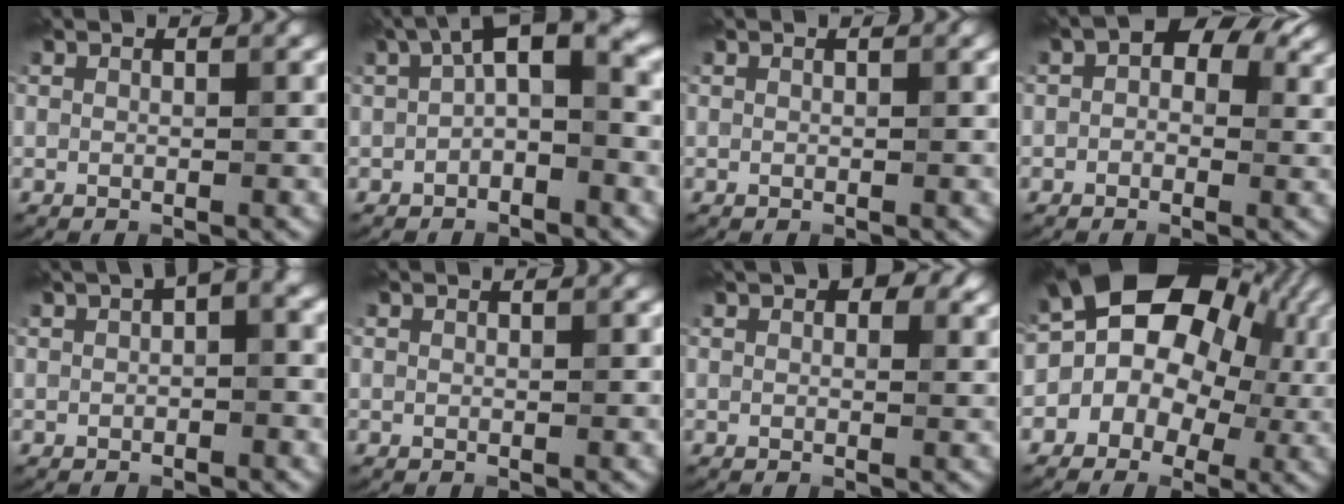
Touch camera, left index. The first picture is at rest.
{"total": 4.8, "force": [-0.1, 1.8, 4.5], "torque": [-0.067, 0.021, -0.012]}
{"total": 0.0}
{"total": 4.7, "force": [1.0, 3.2, 3.2], "torque": [-0.024, 0.013, -0.007]}
{"total": 2.8, "force": [0.6, 1.0, 2.5], "torque": [-0.028, 0.015, 0.005]}
{"total": 0.0}
{"total": 3.4, "force": [1.7, 1.7, 2.4], "torque": [-0.033, 0.001, 0.026]}
{"total": 16.2, "force": [3.2, 12.0, 10.3], "torque": [-0.148, 0.044, 0.035]}